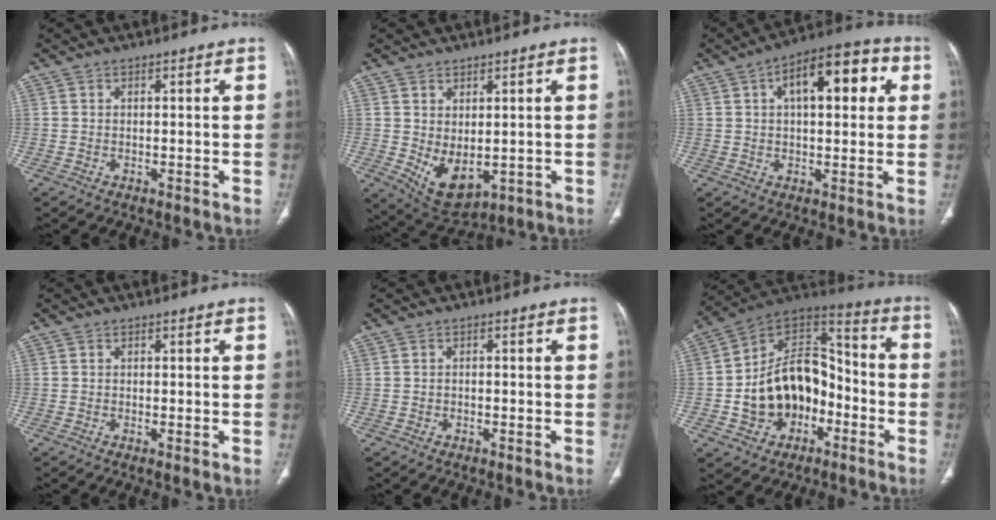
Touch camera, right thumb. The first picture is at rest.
{"total": 7.8, "force": [-0.6, 4.5, 6.3], "torque": [-0.093, -0.009, 0.019]}
{"total": 14.4, "force": [4.2, 6.6, 12.1], "torque": [-0.142, 0.022, 0.055]}
{"total": 0.9, "force": [-0.2, 0.2, 0.9], "torque": [-0.022, -0.004, -0.004]}
{"total": 0.6, "force": [-0.3, 0.5, 0.3], "torque": [-0.003, 0.002, -0.007]}
{"total": 18.8, "force": [-5.1, 13.8, 11.6], "torque": [-0.141, 0.069, -0.084]}